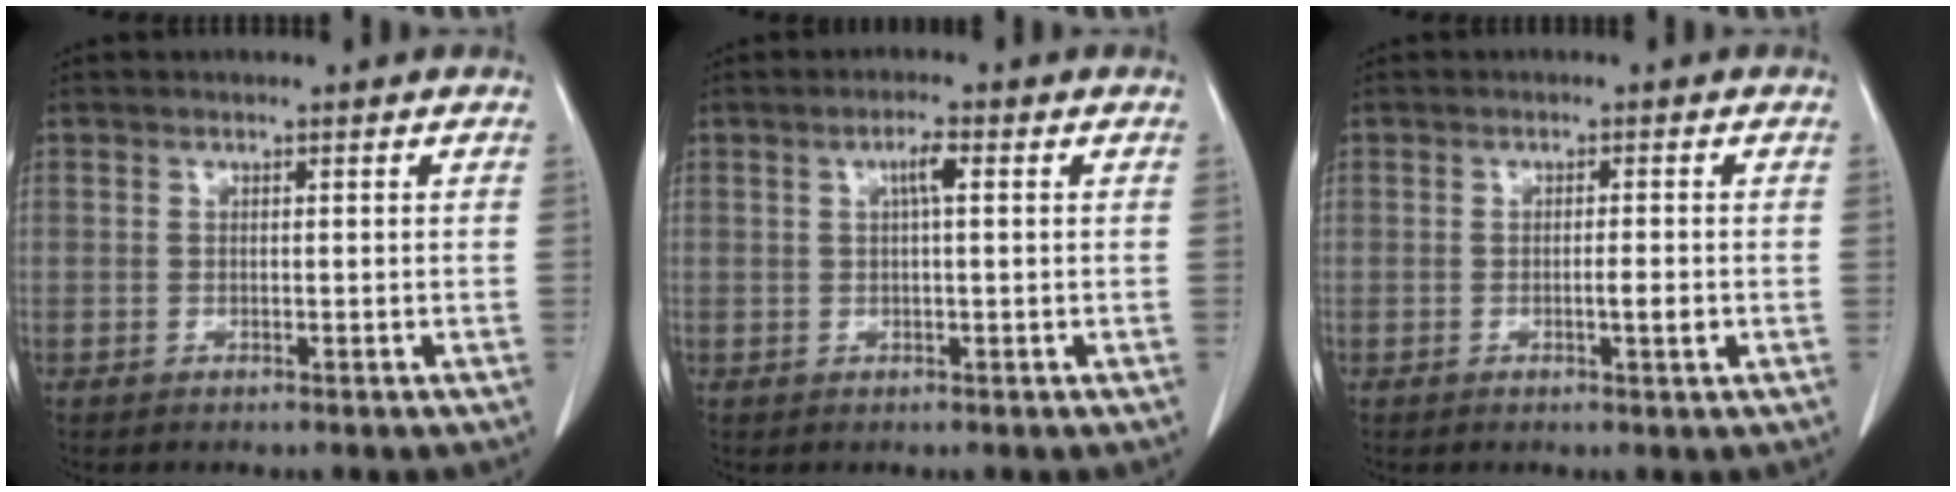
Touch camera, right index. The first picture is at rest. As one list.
[{"total": 2.5, "force": [0.6, 0.2, 2.4], "torque": [-0.042, 0.004, 0.010]}, {"total": 2.1, "force": [-0.5, 0.1, 2.1], "torque": [-0.030, 0.000, -0.006]}]